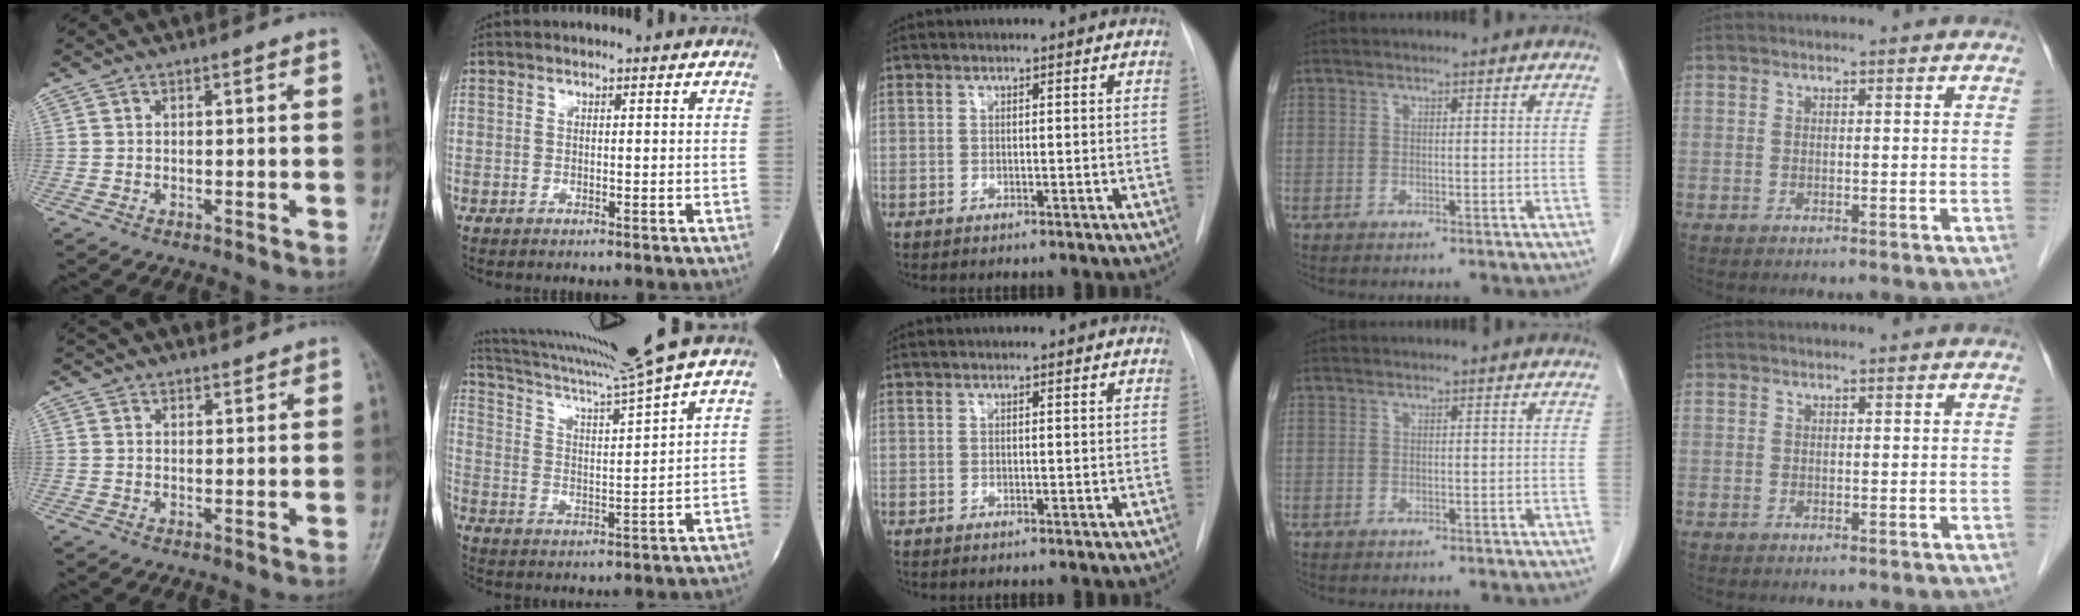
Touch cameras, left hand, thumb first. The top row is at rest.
{"thumb": {"total": 7.2, "force": [6.4, 1.9, 2.8], "torque": [-0.026, 0.007, 0.106]}, "index": {"total": 14.1, "force": [12.3, -4.6, 5.3], "torque": [-0.100, -0.050, 0.203]}}